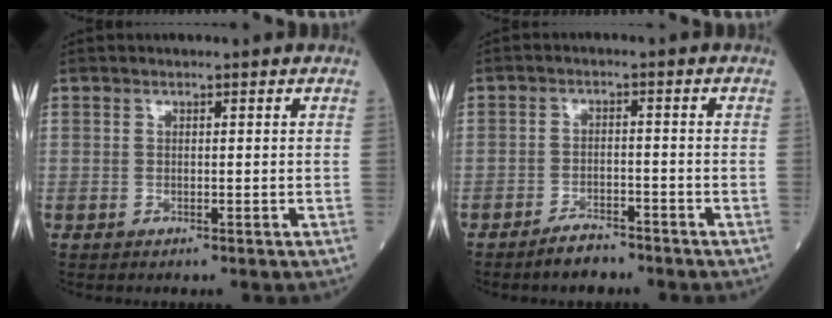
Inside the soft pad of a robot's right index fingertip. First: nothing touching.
{"total": 3.6, "force": [-3.2, 1.0, 1.4], "torque": [-0.029, 0.000, -0.055]}